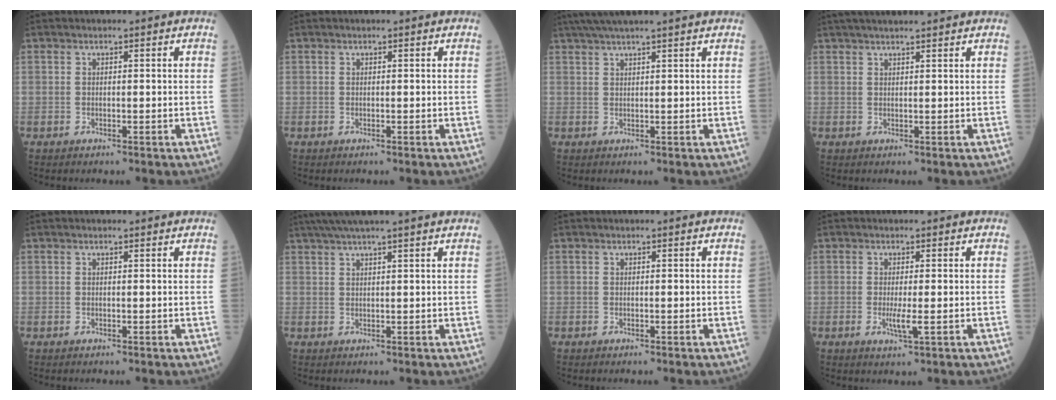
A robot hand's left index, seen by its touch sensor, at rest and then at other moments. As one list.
[{"total": 0.0}, {"total": 8.1, "force": [6.8, -0.8, 4.3], "torque": [-0.068, 0.031, 0.094]}, {"total": 7.2, "force": [6.3, 0.3, 3.5], "torque": [-0.053, 0.031, 0.089]}, {"total": 0.9, "force": [0.9, 0.1, 0.1], "torque": [-0.010, 0.006, 0.009]}, {"total": 8.0, "force": [6.7, -1.1, 4.3], "torque": [-0.068, 0.028, 0.090]}, {"total": 0.0}, {"total": 2.6, "force": [-0.6, 0.1, 2.5], "torque": [-0.053, -0.006, -0.008]}]